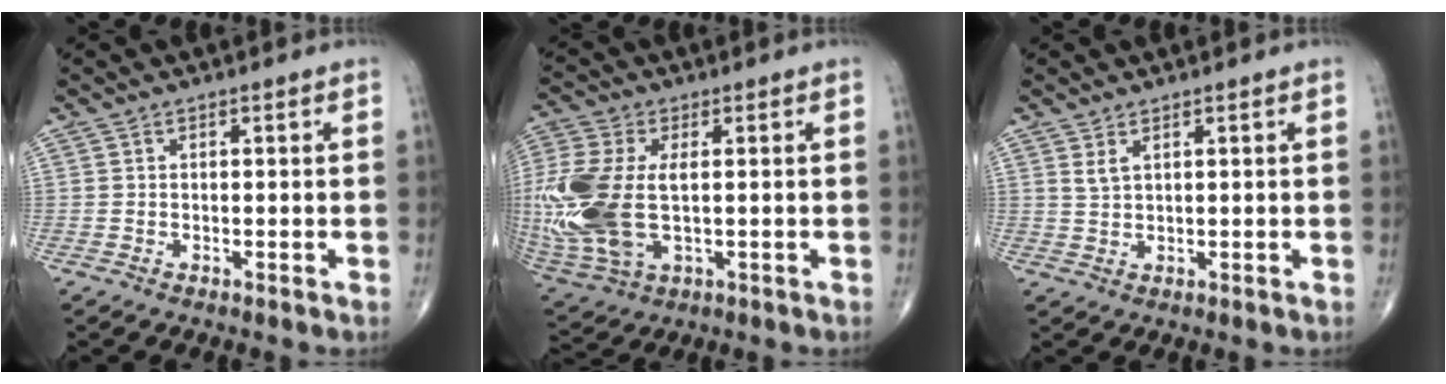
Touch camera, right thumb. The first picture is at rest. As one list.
[{"total": 20.8, "force": [-0.2, 11.7, 17.2], "torque": [-0.438, -0.014, 0.009]}, {"total": 1.8, "force": [1.1, 0.7, 1.2], "torque": [-0.026, -0.003, 0.029]}]